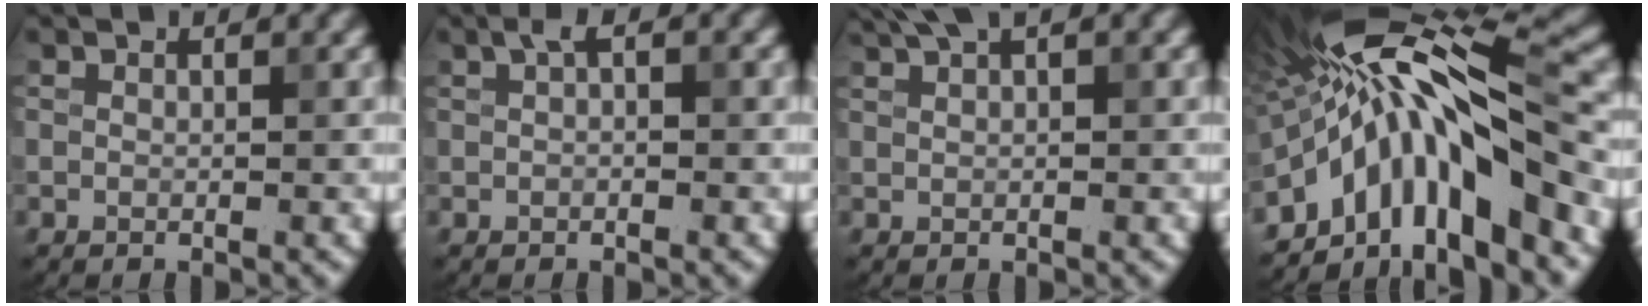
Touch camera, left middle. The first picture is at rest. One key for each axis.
{"total": 1.0, "fx": 0.4, "fy": 0.4, "fz": 0.9, "tx": -0.018, "ty": 0.004, "tz": 0.005}
{"total": 3.1, "fx": 2.0, "fy": 0.9, "fz": 2.3, "tx": -0.035, "ty": 0.012, "tz": 0.032}
{"total": 12.8, "fx": -4.8, "fy": 4.5, "fz": 11.0, "tx": -0.166, "ty": 0.013, "tz": -0.080}